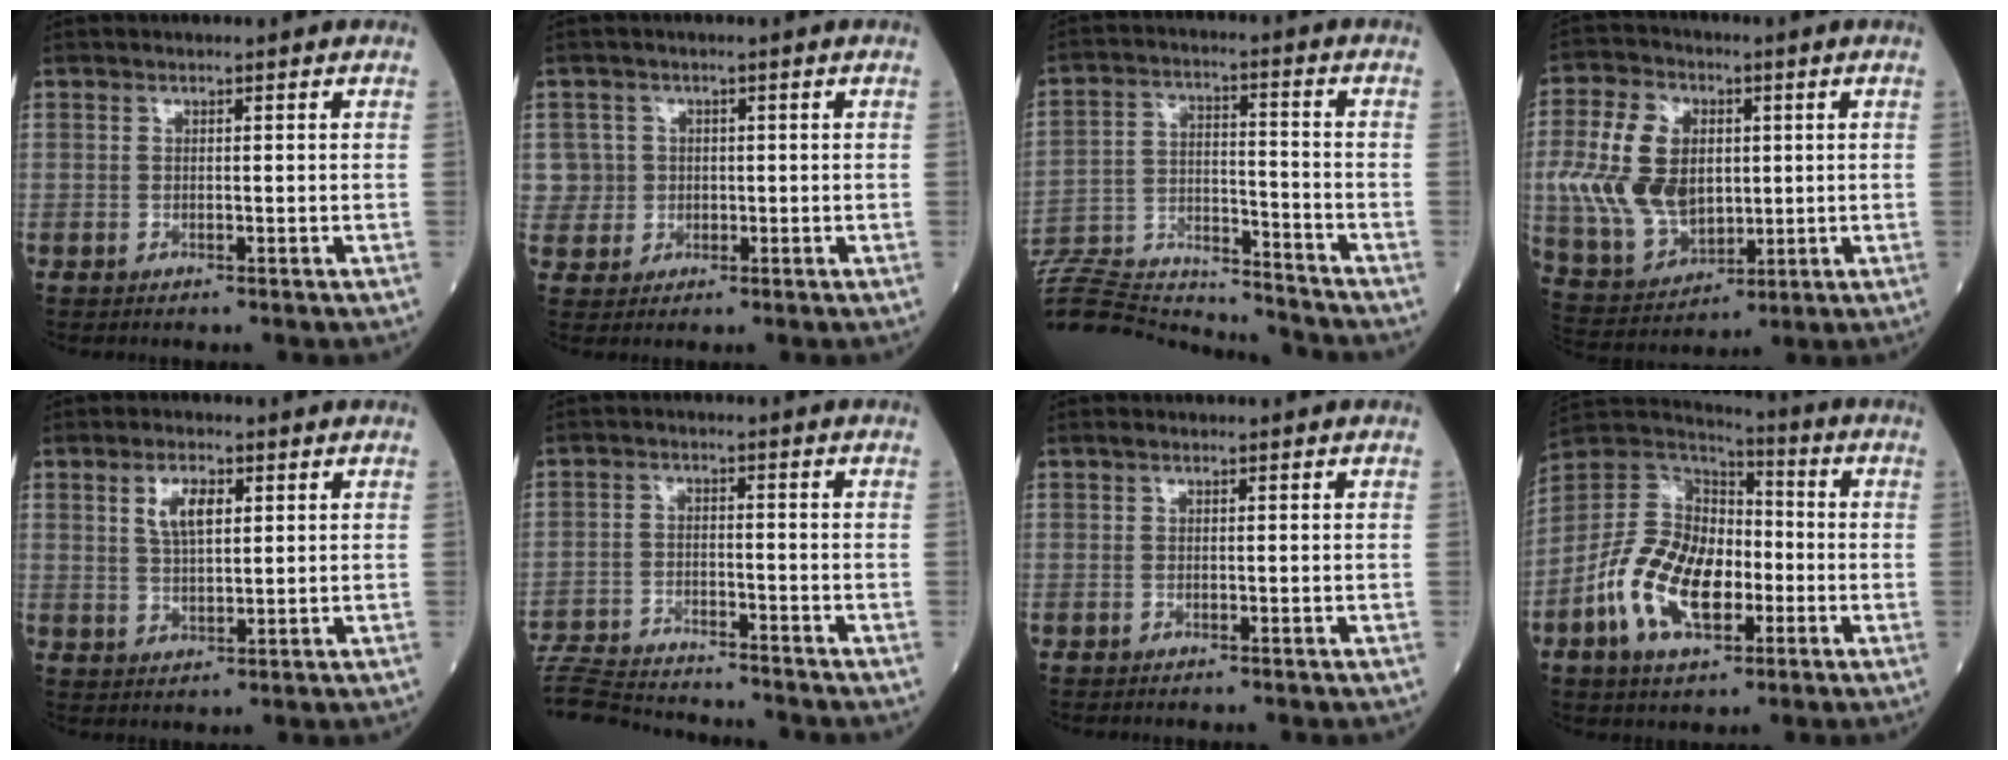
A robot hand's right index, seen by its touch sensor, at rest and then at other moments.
{"total": 4.0, "force": [0.6, 4.0, -0.4], "torque": [0.020, 0.009, 0.015]}
{"total": 22.2, "force": [-21.4, 2.8, 5.5], "torque": [-0.144, -0.001, -0.336]}
{"total": 14.1, "force": [1.2, 9.3, 10.5], "torque": [-0.238, 0.019, 0.036]}
{"total": 4.9, "force": [2.1, 1.8, 4.1], "torque": [-0.081, 0.004, 0.043]}
{"total": 12.5, "force": [-12.0, 0.6, 3.3], "torque": [-0.059, -0.004, -0.193]}
{"total": 0.0}
{"total": 14.5, "force": [-4.2, 7.9, 11.4], "torque": [-0.241, 0.015, -0.074]}